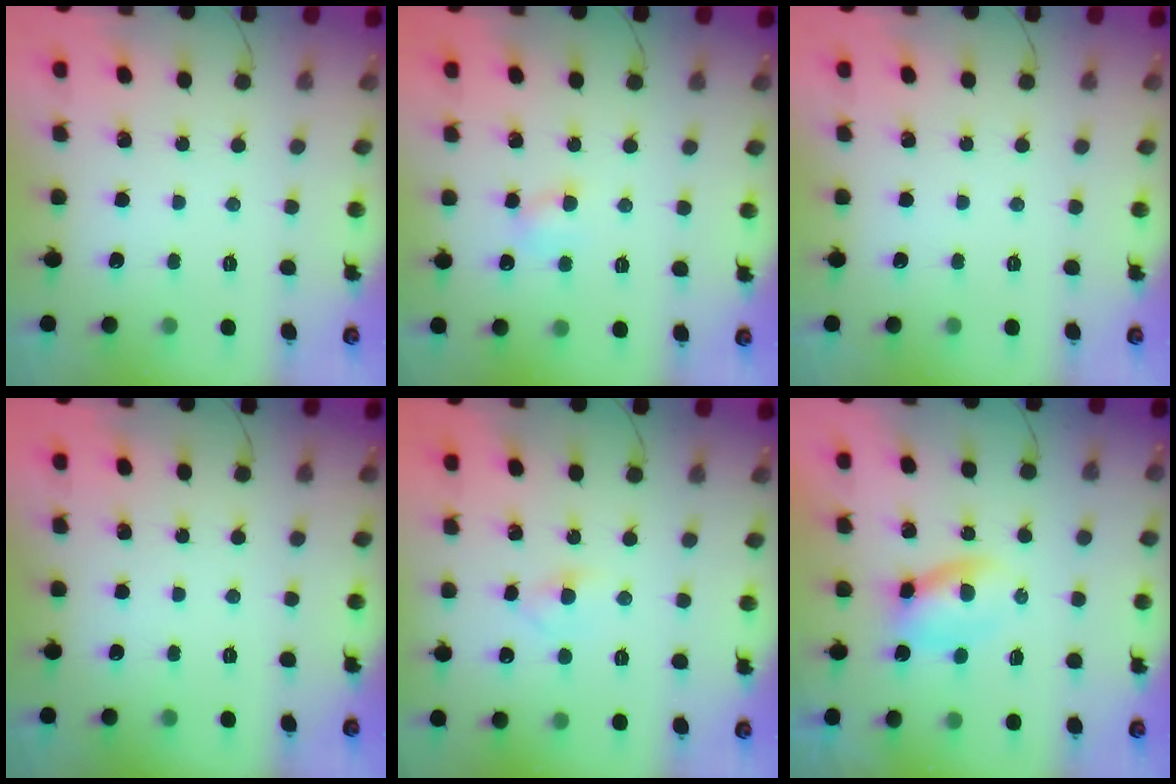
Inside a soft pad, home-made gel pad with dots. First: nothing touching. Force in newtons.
{"total": 4.4, "press": 4.3, "slide": 0.9}
{"total": 0.0}
{"total": 0.0}
{"total": 3.2, "press": 3.0, "slide": 1.2}
{"total": 3.4, "press": 3.1, "slide": 1.2}